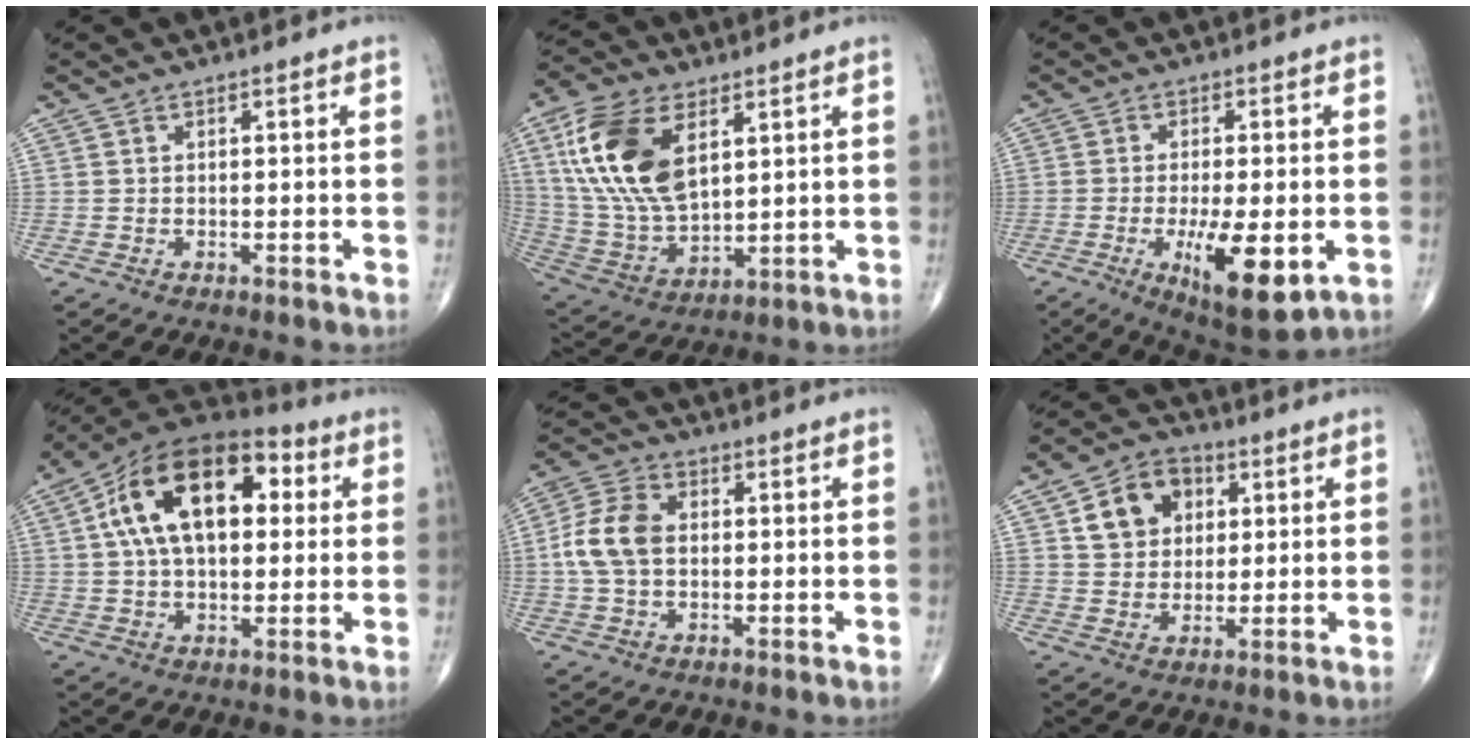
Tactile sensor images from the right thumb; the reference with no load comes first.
{"total": 18.7, "force": [6.7, 10.2, 14.2], "torque": [-0.275, -0.023, 0.132]}
{"total": 12.3, "force": [-3.4, 4.0, 11.2], "torque": [-0.175, -0.019, -0.045]}
{"total": 20.9, "force": [4.9, 11.9, 16.5], "torque": [-0.258, 0.024, 0.069]}
{"total": 9.0, "force": [0.3, 6.2, 6.6], "torque": [-0.134, 0.020, 0.000]}
{"total": 10.3, "force": [3.3, 8.2, 5.3], "torque": [-0.054, -0.003, 0.054]}